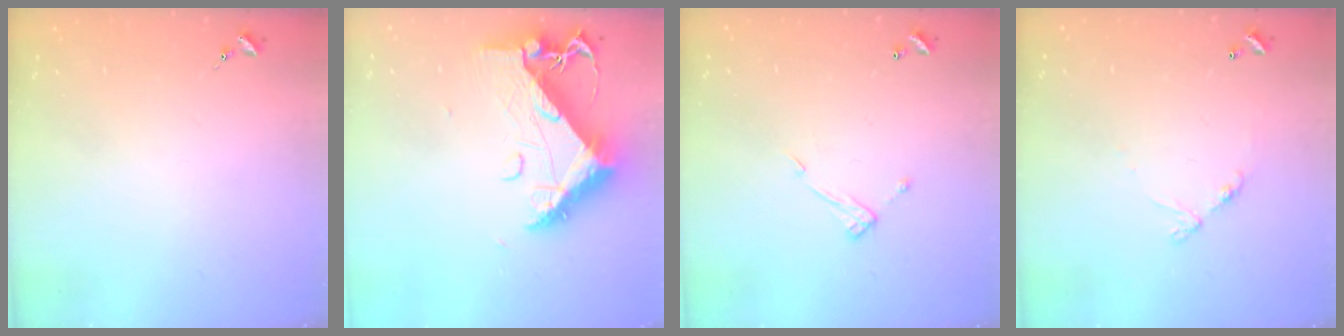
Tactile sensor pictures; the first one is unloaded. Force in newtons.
{"total": 13.1, "press": 13.1, "slide": 1.4}
{"total": 8.2, "press": 8.1, "slide": 0.4}
{"total": 6.8, "press": 6.8, "slide": 0.5}